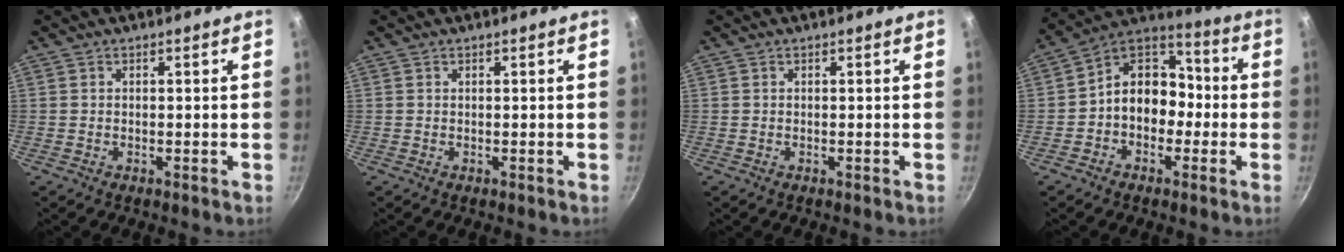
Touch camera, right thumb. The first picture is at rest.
{"total": 0.0}
{"total": 0.0}
{"total": 12.1, "force": [-1.8, 9.3, 7.4], "torque": [-0.065, 0.053, -0.051]}